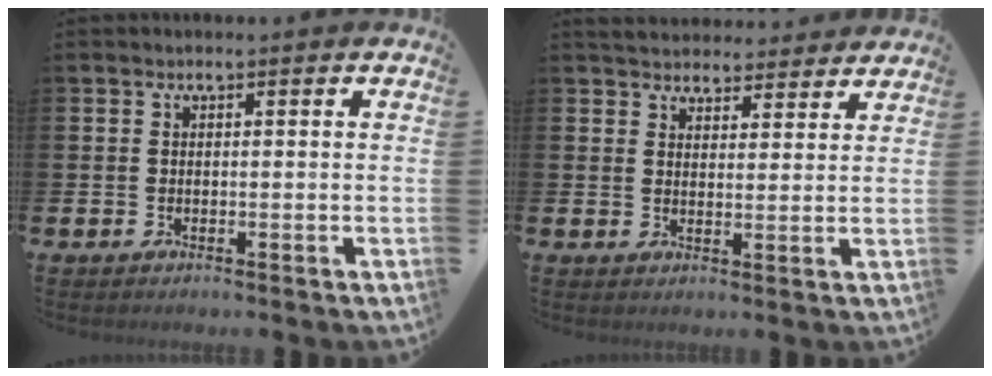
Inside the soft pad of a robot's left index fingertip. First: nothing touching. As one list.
[{"total": 4.4, "force": [4.3, 1.0, 0.0], "torque": [-0.013, -0.023, 0.079]}]